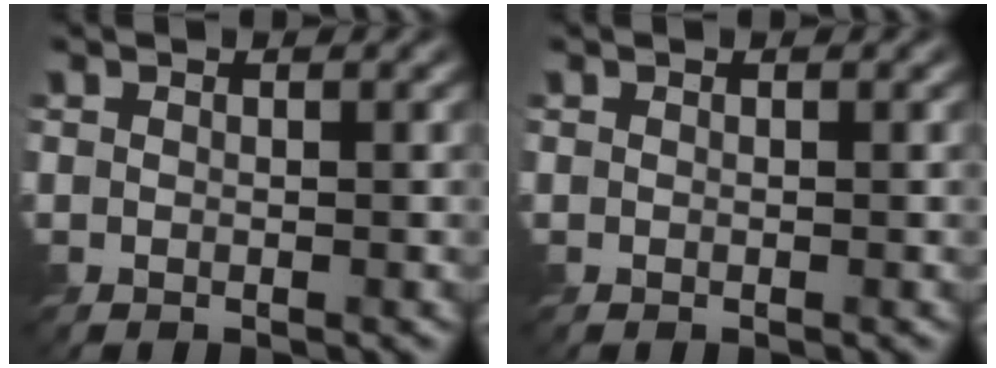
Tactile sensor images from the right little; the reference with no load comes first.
{"total": 0.0}